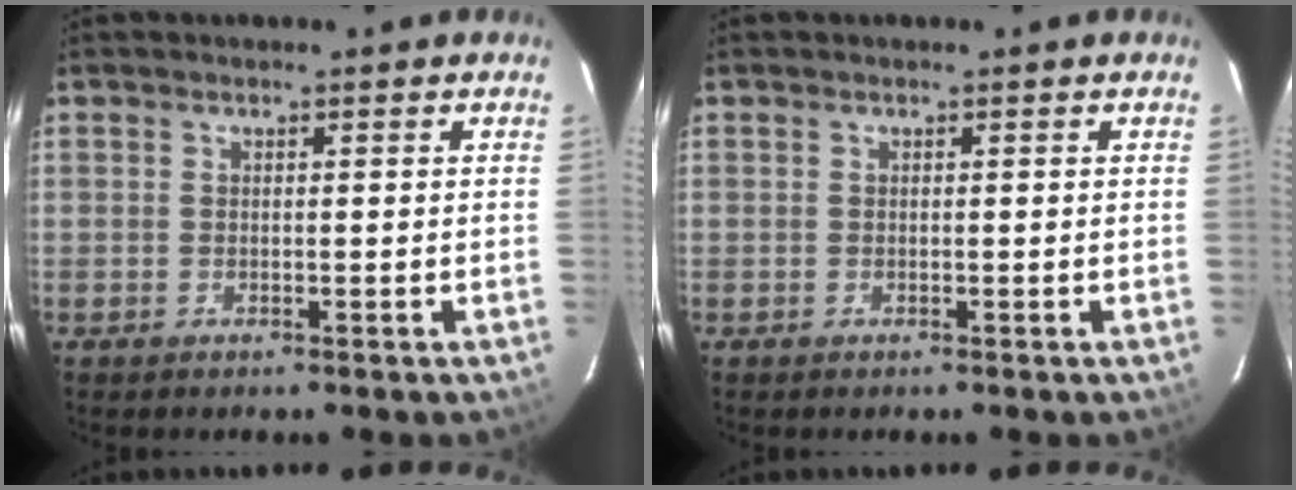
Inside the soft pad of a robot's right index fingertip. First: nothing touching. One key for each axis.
{"total": 0.0}